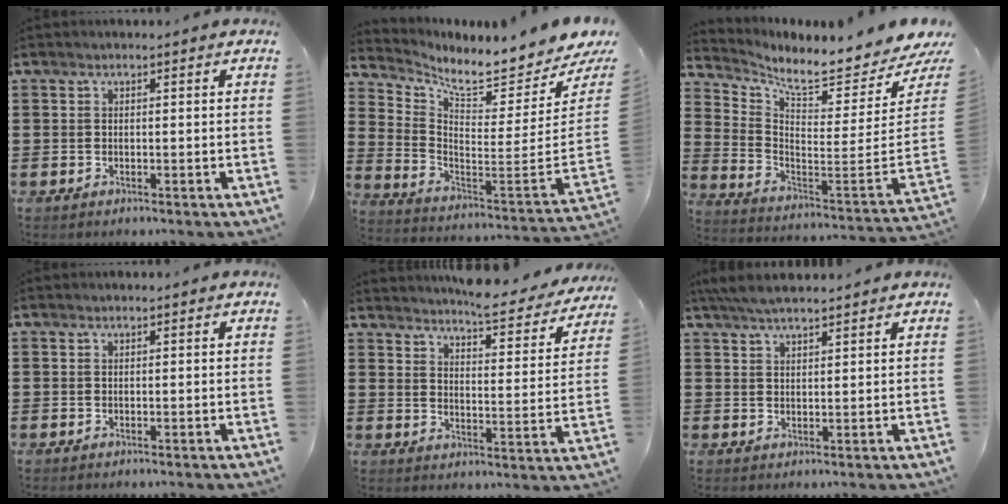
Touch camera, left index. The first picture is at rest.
{"total": 5.9, "force": [5.3, 0.0, 2.6], "torque": [-0.069, -0.072, 0.083]}
{"total": 5.5, "force": [4.7, -0.2, 2.8], "torque": [-0.067, -0.067, 0.069]}
{"total": 0.0}
{"total": 6.0, "force": [5.8, 0.0, 1.6], "torque": [-0.041, -0.041, 0.098]}
{"total": 4.1, "force": [3.6, 0.5, 1.9], "torque": [-0.046, -0.002, 0.068]}